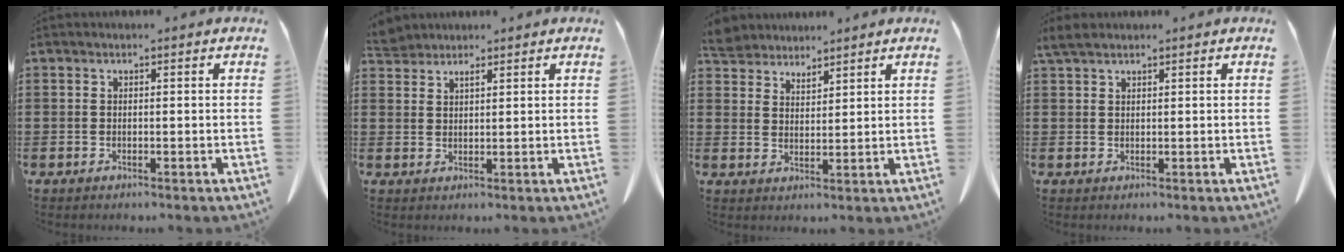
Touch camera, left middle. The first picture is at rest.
{"total": 2.7, "force": [2.4, 0.8, 0.9], "torque": [-0.023, 0.002, 0.046]}
{"total": 4.9, "force": [4.7, 1.0, 0.7], "torque": [-0.030, -0.012, 0.089]}
{"total": 2.2, "force": [1.7, 0.5, 1.3], "torque": [-0.031, 0.003, 0.031]}